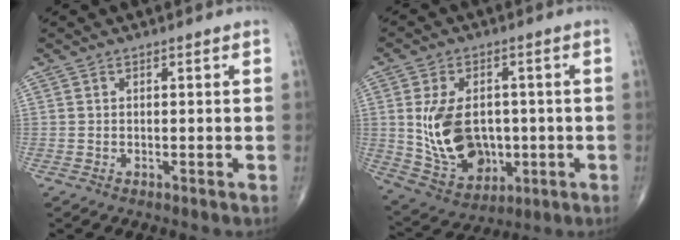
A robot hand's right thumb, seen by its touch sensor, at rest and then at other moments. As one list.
[{"total": 14.5, "force": [-0.3, 10.1, 10.3], "torque": [-0.158, 0.000, 0.018]}]